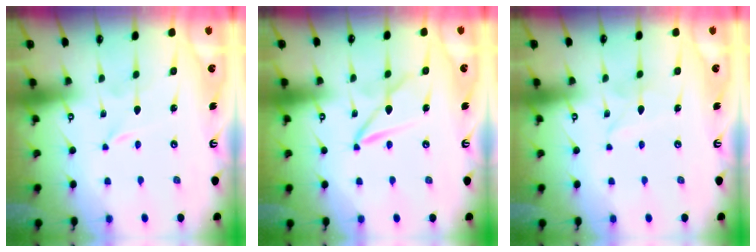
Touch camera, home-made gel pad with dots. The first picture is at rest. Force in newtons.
{"total": 3.9, "press": 3.9, "slide": 0.3}
{"total": 2.3, "press": 2.3, "slide": 0.2}